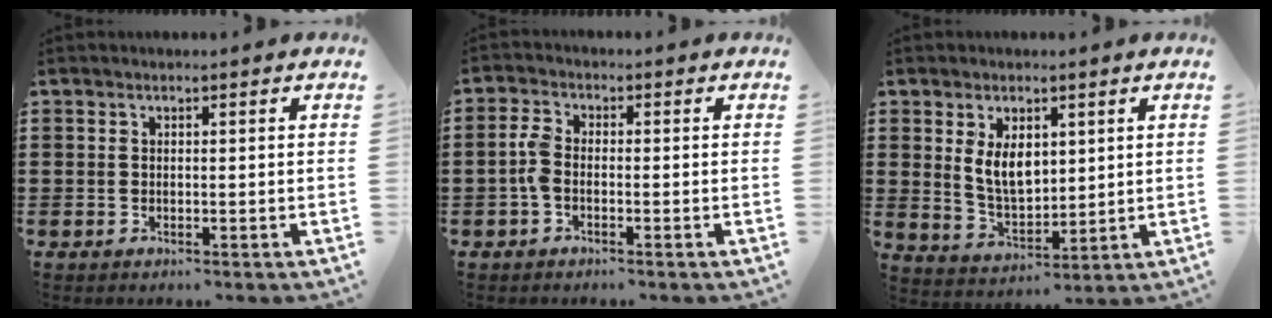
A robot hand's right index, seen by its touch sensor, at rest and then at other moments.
{"total": 3.1, "force": [-1.0, 1.6, 2.5], "torque": [-0.068, -0.003, -0.025]}
{"total": 6.2, "force": [2.1, 3.7, 4.5], "torque": [-0.091, 0.006, 0.038]}